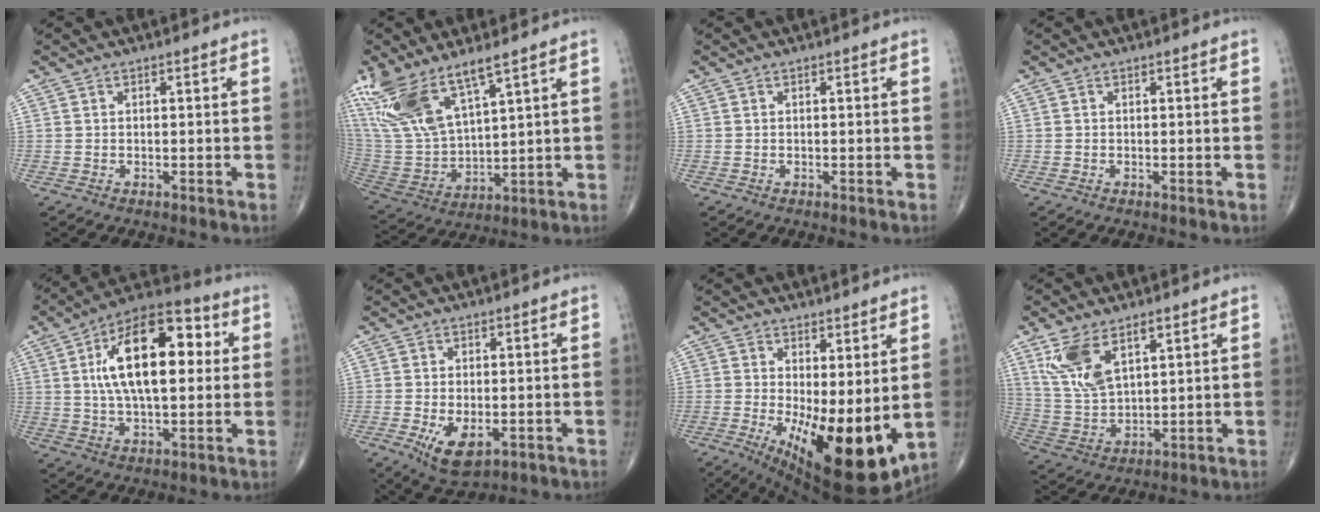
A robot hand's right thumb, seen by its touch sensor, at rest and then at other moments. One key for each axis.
{"total": 15.7, "fx": 10.3, "fy": 5.1, "fz": 10.7, "tx": -0.228, "ty": -0.040, "tz": 0.223}
{"total": 0.0}
{"total": 0.0}
{"total": 20.0, "fx": 3.7, "fy": 9.6, "fz": 17.2, "tx": -0.265, "ty": 0.021, "tz": 0.053}
{"total": 7.1, "fx": -2.1, "fy": 3.8, "fz": 5.6, "tx": -0.092, "ty": -0.009, "tz": -0.024}
{"total": 16.6, "fx": -1.4, "fy": 6.3, "fz": 15.4, "tx": -0.235, "ty": -0.041, "tz": 0.002}
{"total": 10.9, "fx": 5.8, "fy": 5.2, "fz": 7.7, "tx": -0.146, "ty": -0.017, "tz": 0.128}